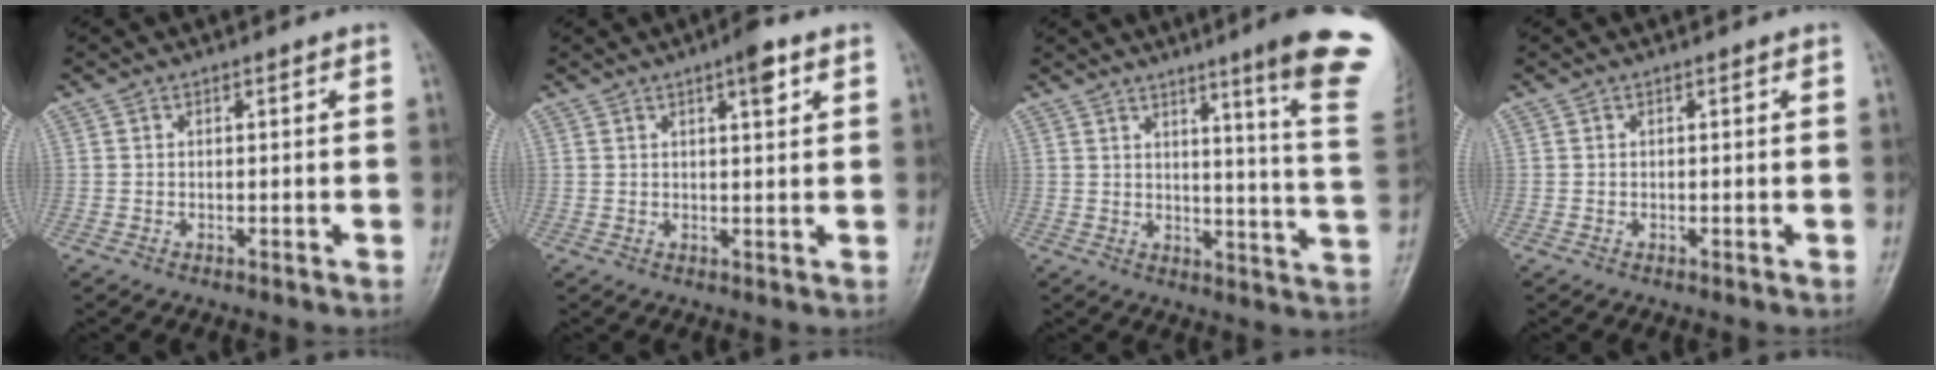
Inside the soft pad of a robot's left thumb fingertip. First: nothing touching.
{"total": 4.3, "force": [2.3, 1.1, 3.5], "torque": [-0.046, -0.008, 0.030]}
{"total": 16.6, "force": [10.0, 0.1, 13.2], "torque": [-0.150, -0.068, 0.115]}
{"total": 0.0}